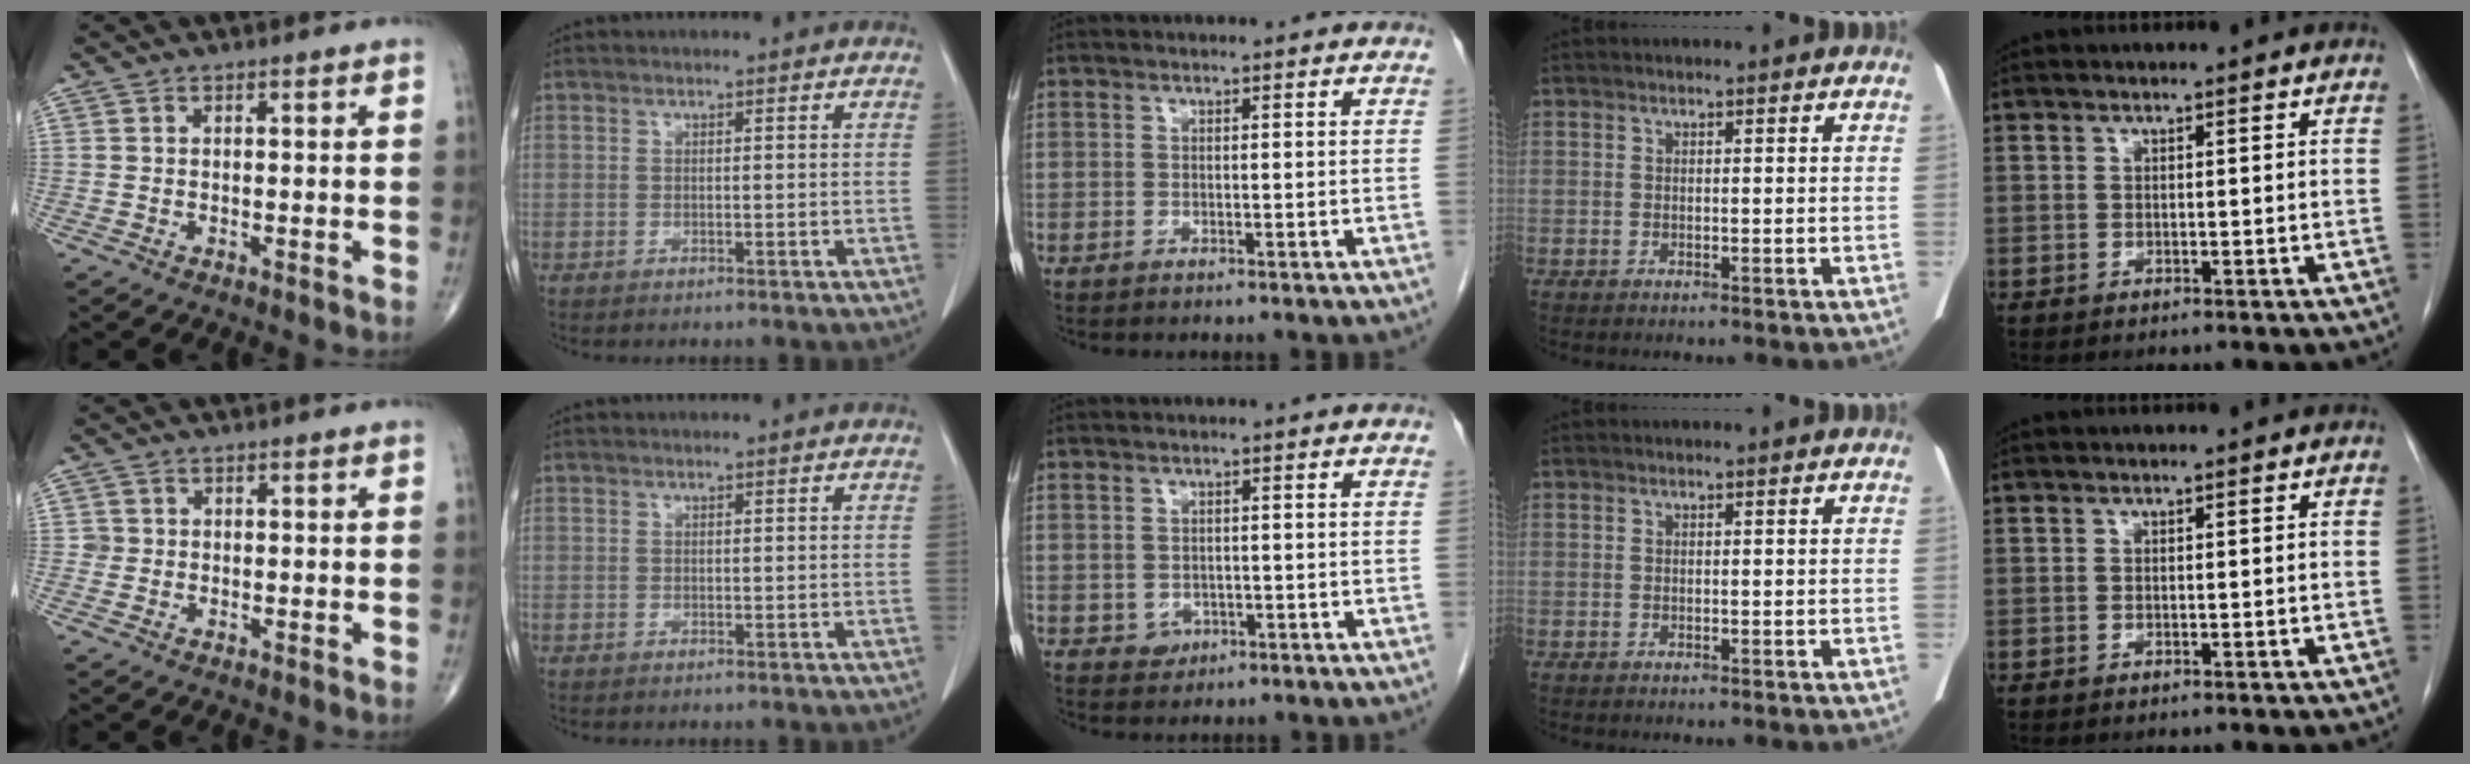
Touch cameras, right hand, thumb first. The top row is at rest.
{"thumb": {"total": 1.3, "force": [-0.1, 1.3, 0.0], "torque": [0.010, 0.006, -0.004]}, "middle": {"total": 1.8, "force": [-0.6, 1.6, 0.6], "torque": [-0.007, 0.004, -0.003]}}